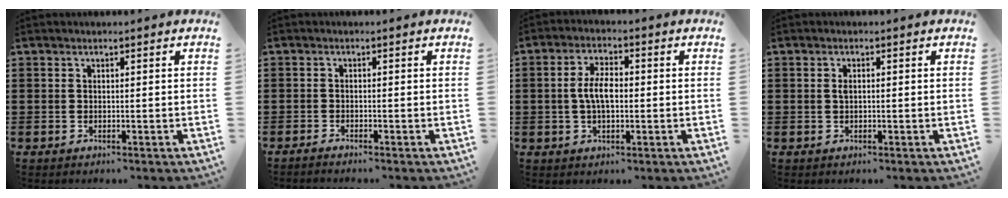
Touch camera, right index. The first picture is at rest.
{"total": 1.0, "force": [-1.0, -0.1, -0.1], "torque": [0.000, 0.001, -0.020]}
{"total": 5.2, "force": [-0.1, 2.4, 4.6], "torque": [-0.101, 0.002, -0.008]}
{"total": 1.1, "force": [0.1, 0.5, 1.0], "torque": [-0.020, 0.004, 0.000]}